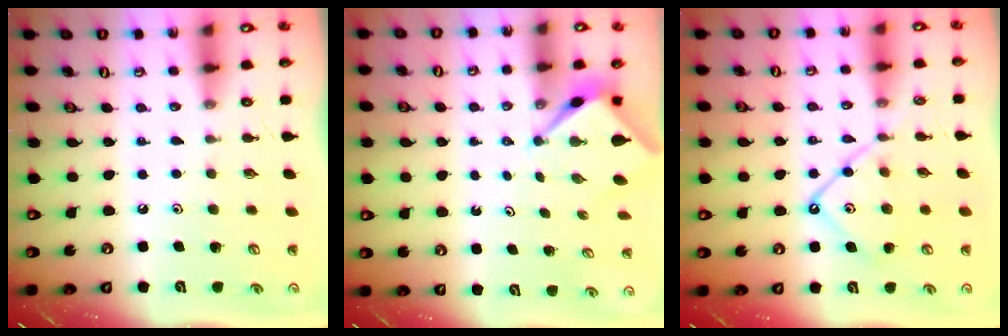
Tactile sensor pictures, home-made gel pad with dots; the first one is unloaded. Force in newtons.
{"total": 2.6, "press": 2.6, "slide": 0.1}
{"total": 11.5, "press": 11.5, "slide": 1.2}